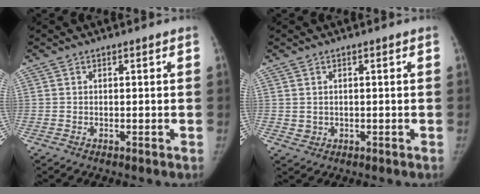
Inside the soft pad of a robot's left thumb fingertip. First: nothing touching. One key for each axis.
{"total": 1.5, "fx": 0.2, "fy": 1.4, "fz": 0.5, "tx": -0.007, "ty": -0.002, "tz": 0.011}